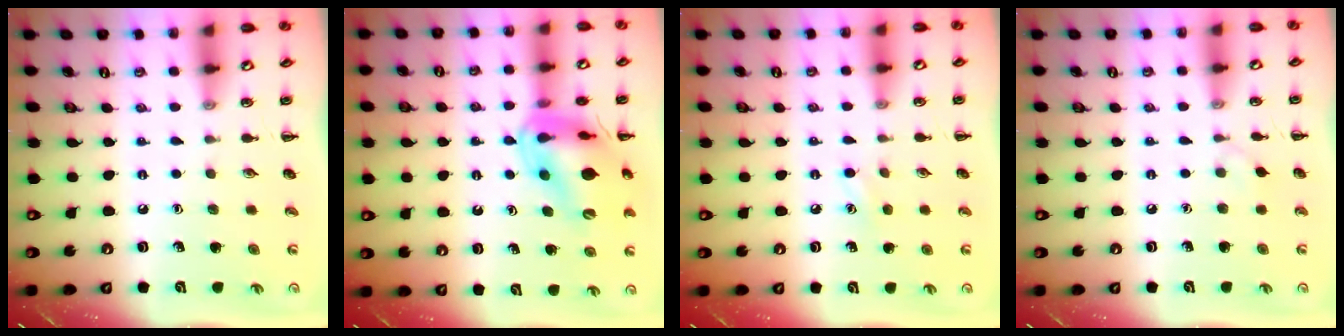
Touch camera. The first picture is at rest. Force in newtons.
{"total": 17.5, "press": 17.3, "slide": 2.6}
{"total": 2.4, "press": 2.3, "slide": 0.8}
{"total": 2.9, "press": 2.7, "slide": 1.1}